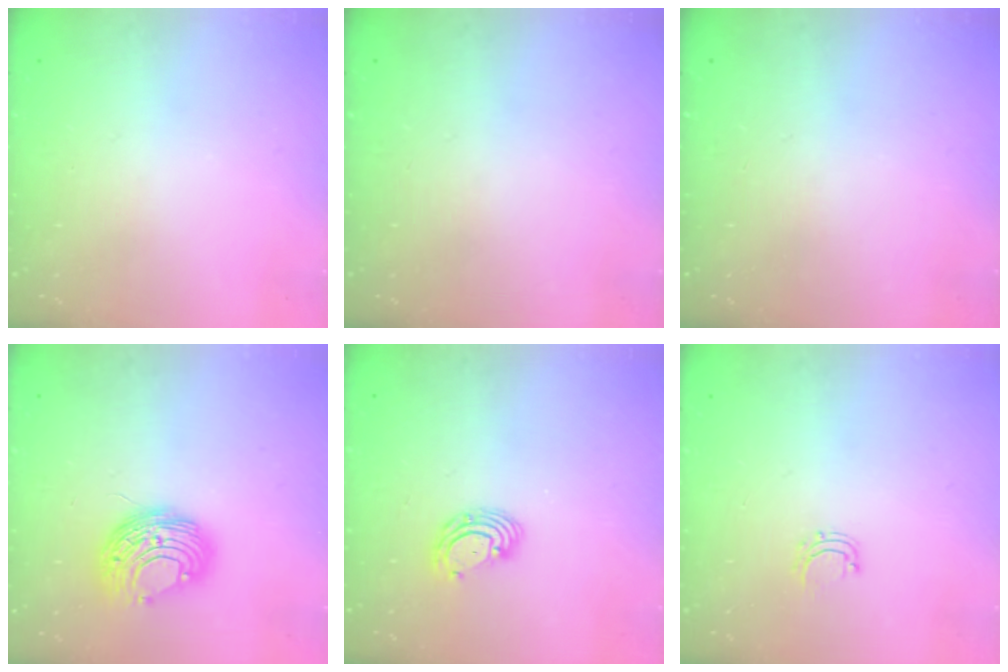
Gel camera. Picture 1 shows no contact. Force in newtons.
{"total": 0.0}
{"total": 0.0}
{"total": 10.1, "press": 10.1, "slide": 0.8}
{"total": 5.7, "press": 5.7, "slide": 0.9}
{"total": 4.2, "press": 4.2, "slide": 0.3}